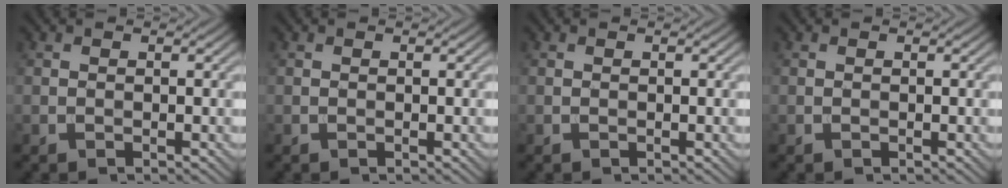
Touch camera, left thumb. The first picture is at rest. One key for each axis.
{"total": 0.0}
{"total": 0.0}
{"total": 0.0}